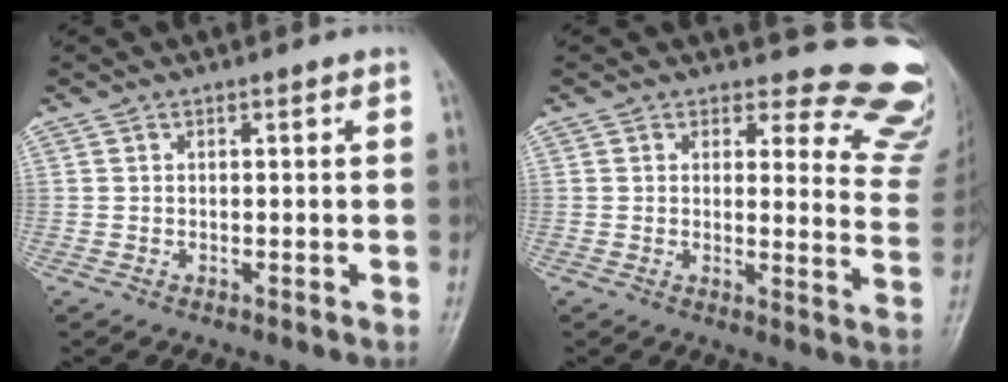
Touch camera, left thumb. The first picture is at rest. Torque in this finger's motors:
{"motor_torque": [-0.01, -0.06, 0.20, 0.13, 0.09]}